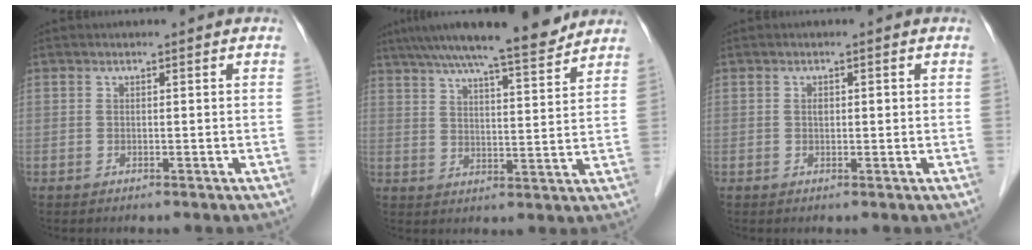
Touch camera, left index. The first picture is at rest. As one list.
[{"total": 13.6, "force": [11.9, 0.8, 6.7], "torque": [-0.103, 0.011, 0.174]}, {"total": 1.1, "force": [0.2, 0.6, 0.9], "torque": [-0.018, 0.005, 0.003]}]